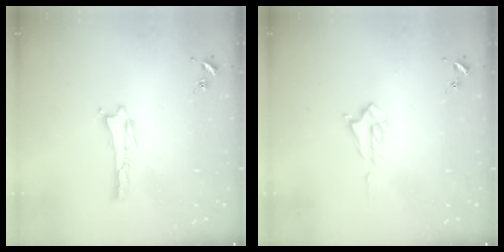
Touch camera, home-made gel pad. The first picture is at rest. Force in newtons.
{"total": 1.7, "press": 1.7, "slide": 0.3}